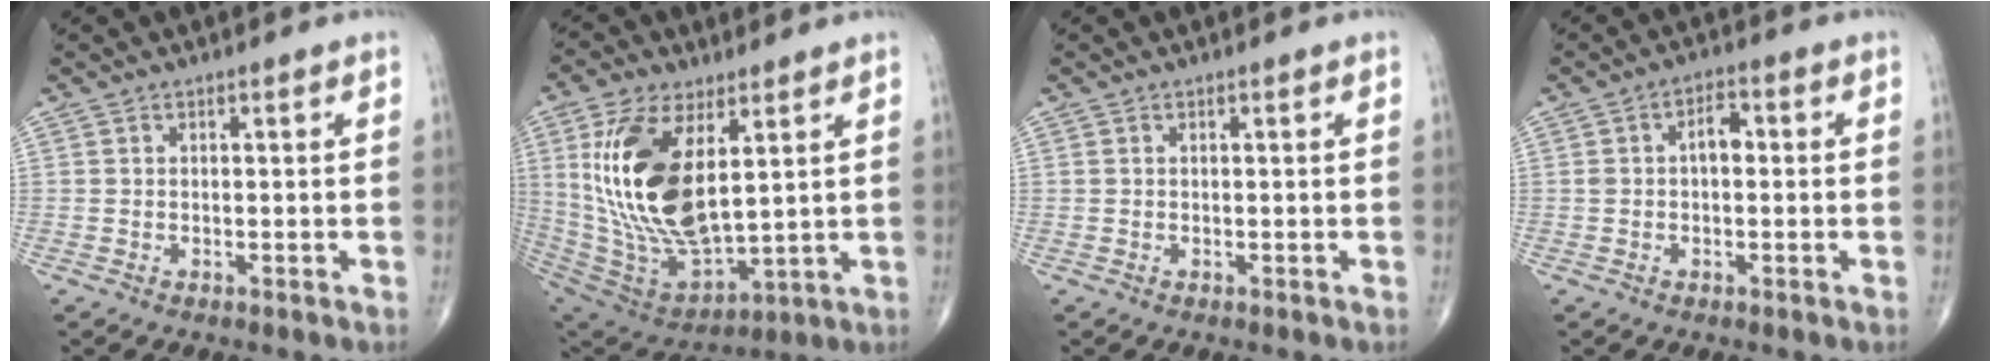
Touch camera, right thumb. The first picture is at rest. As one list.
[{"total": 21.8, "force": [5.7, 10.6, 18.2], "torque": [-0.355, -0.031, 0.120]}, {"total": 0.0}, {"total": 5.4, "force": [0.4, 3.1, 4.4], "torque": [-0.075, 0.021, 0.000]}]